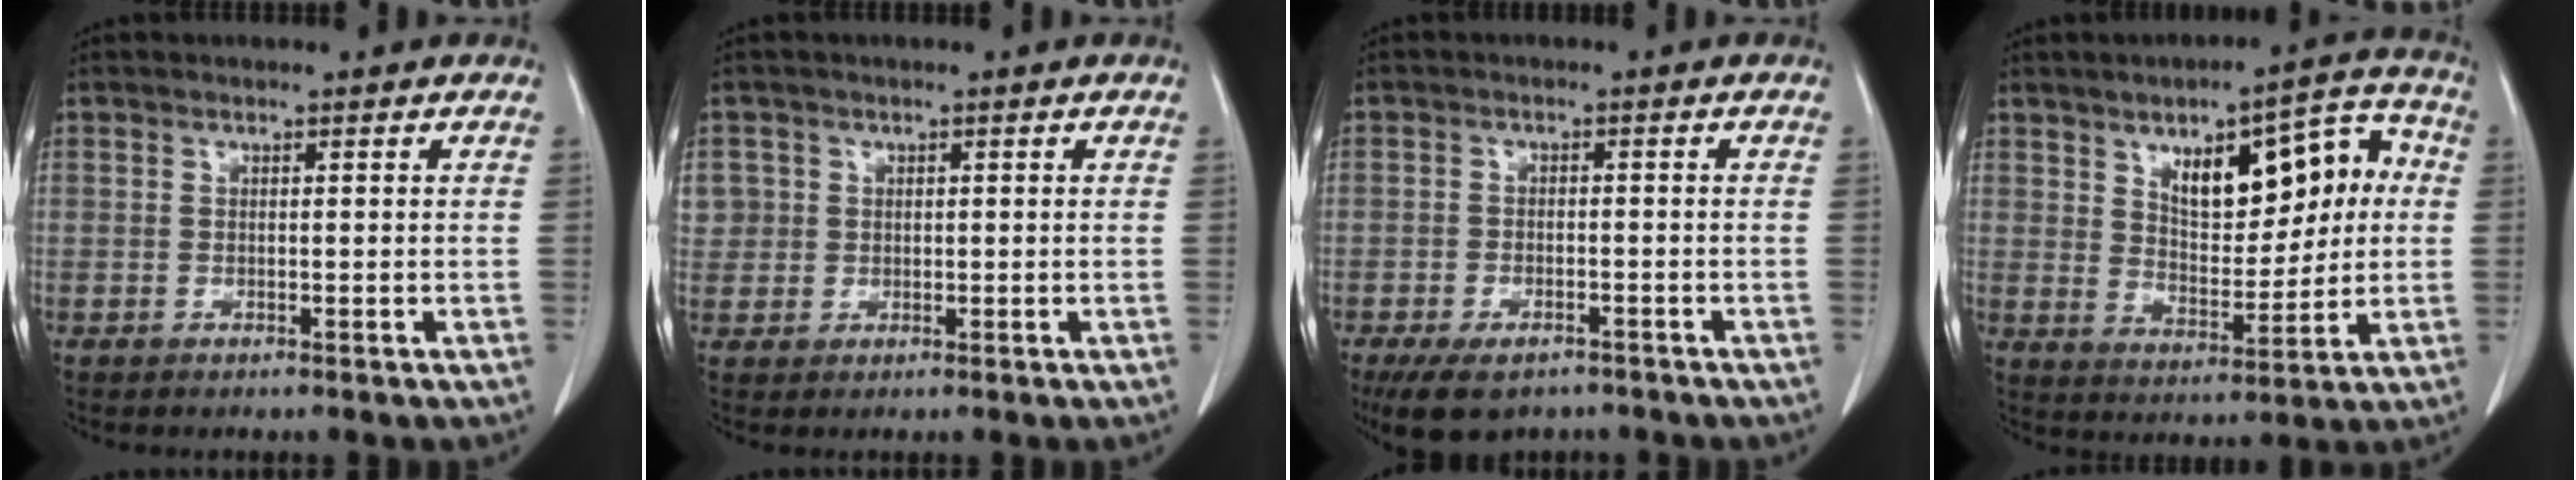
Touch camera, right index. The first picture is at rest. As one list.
[{"total": 3.2, "force": [0.8, 3.1, 0.0], "torque": [0.020, 0.008, 0.020]}, {"total": 7.7, "force": [-5.8, 3.4, 3.9], "torque": [-0.065, -0.006, -0.087]}, {"total": 13.7, "force": [3.7, 5.7, 11.9], "torque": [-0.159, 0.032, 0.064]}]